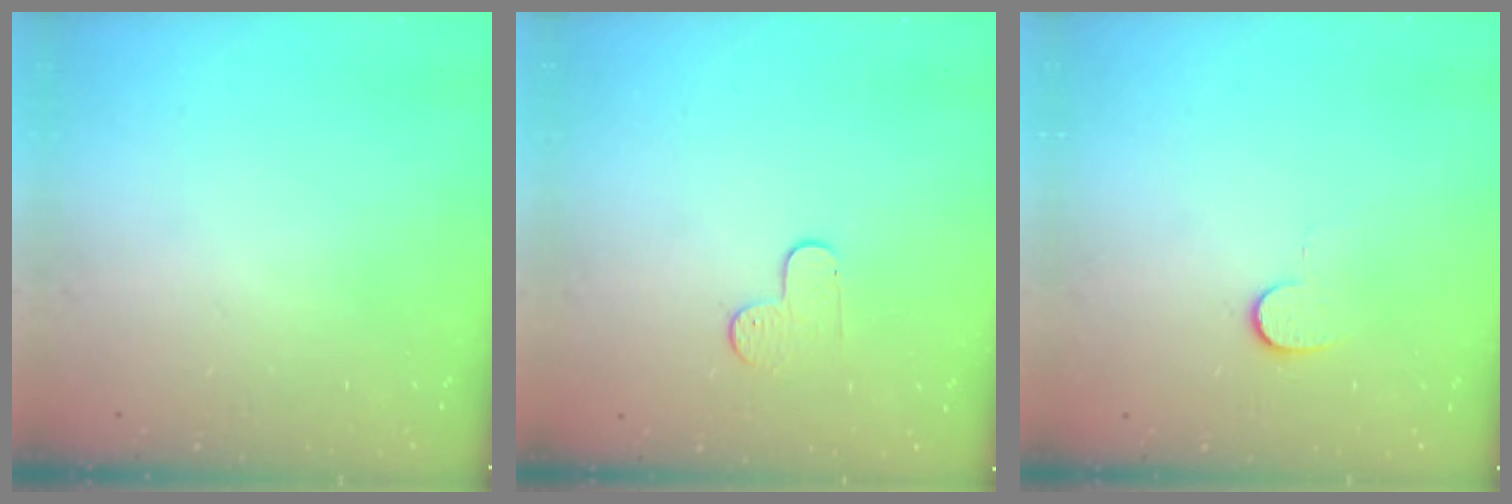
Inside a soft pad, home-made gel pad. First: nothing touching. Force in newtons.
{"total": 6.2, "press": 6.2, "slide": 0.6}
{"total": 6.4, "press": 6.4, "slide": 0.4}